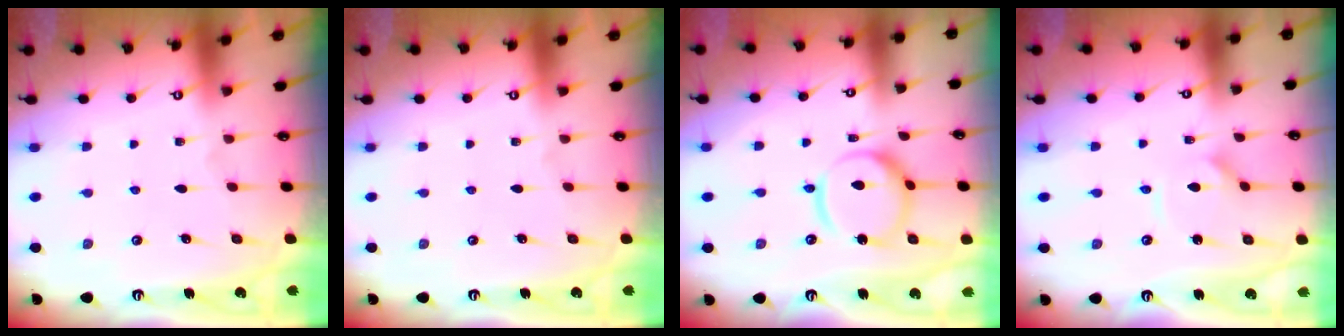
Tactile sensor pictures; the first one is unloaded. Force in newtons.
{"total": 0.0}
{"total": 12.6, "press": 12.5, "slide": 1.3}
{"total": 3.4, "press": 3.4, "slide": 0.3}